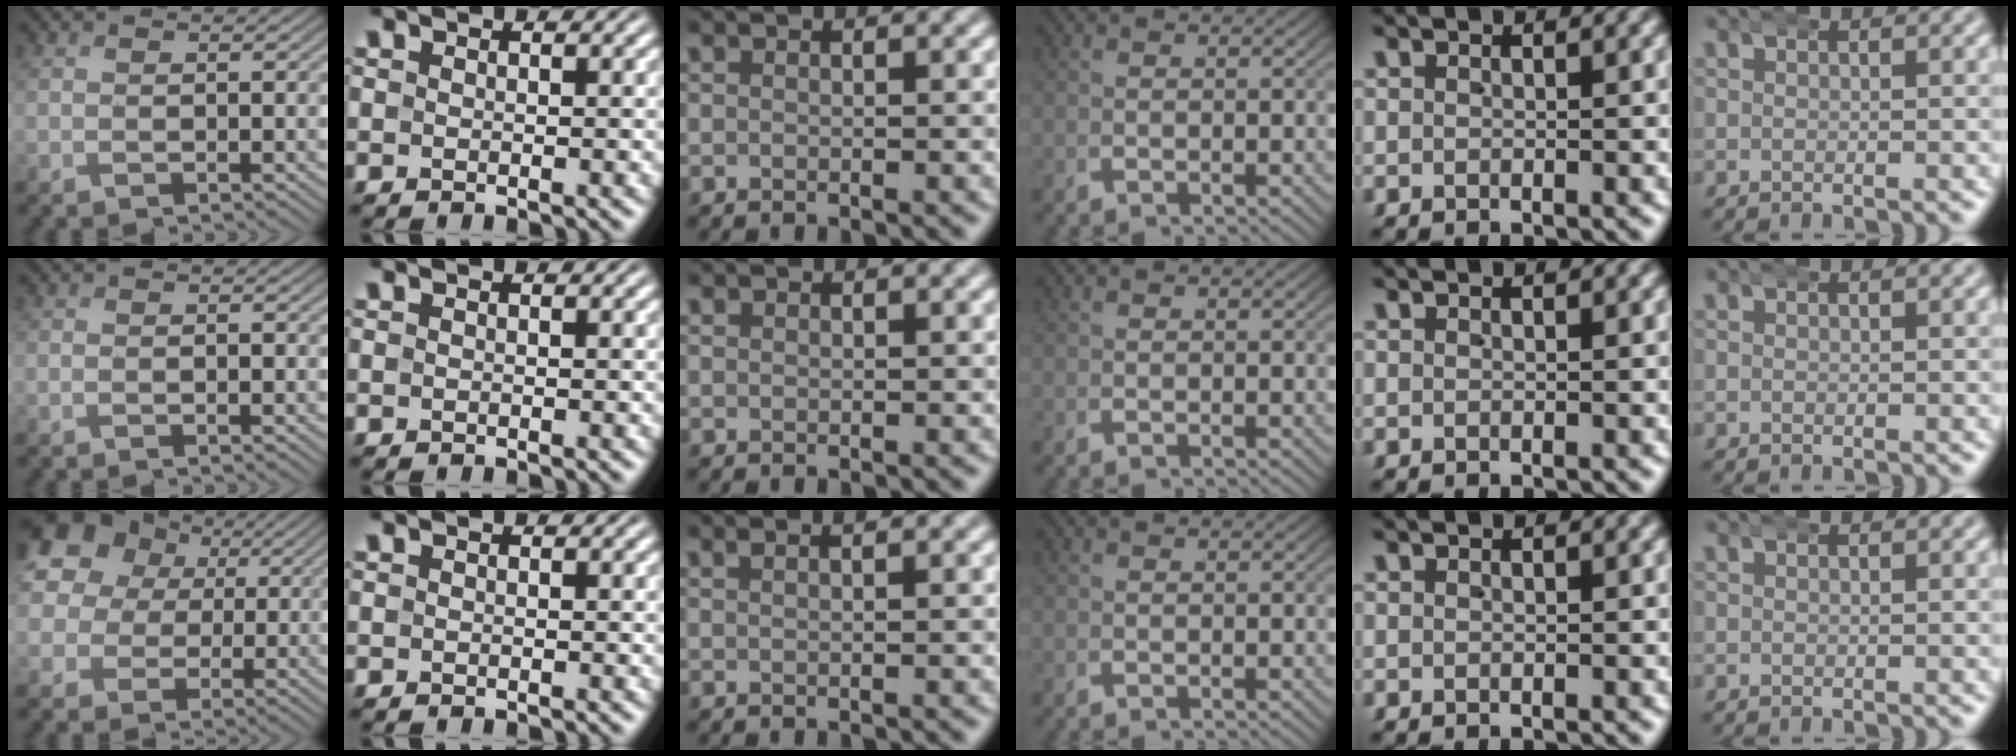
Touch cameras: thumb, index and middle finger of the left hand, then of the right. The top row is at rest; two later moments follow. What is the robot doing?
{"motion": "wrap", "object": "aluminum foil"}